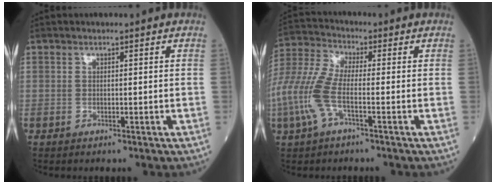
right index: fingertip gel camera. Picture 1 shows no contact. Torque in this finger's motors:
{"motor_torque": [1.48, -0.66, 0.82, 0.21]}